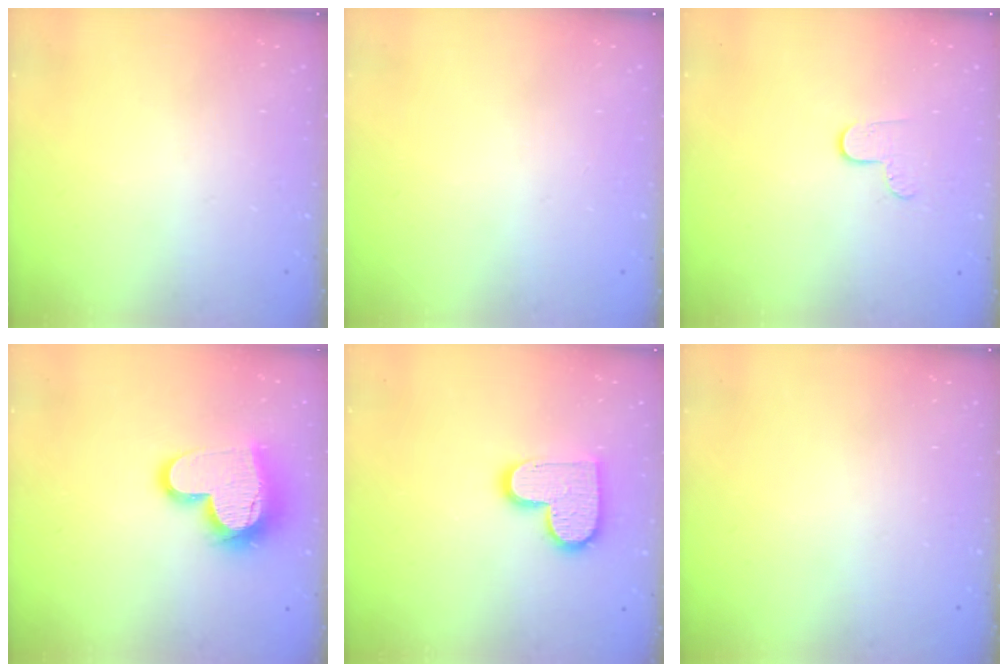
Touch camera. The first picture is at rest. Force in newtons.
{"total": 0.6, "press": 0.6, "slide": 0.2}
{"total": 5.1, "press": 5.1, "slide": 0.5}
{"total": 16.6, "press": 16.6, "slide": 1.1}
{"total": 13.0, "press": 13.0, "slide": 1.0}
{"total": 0.0}